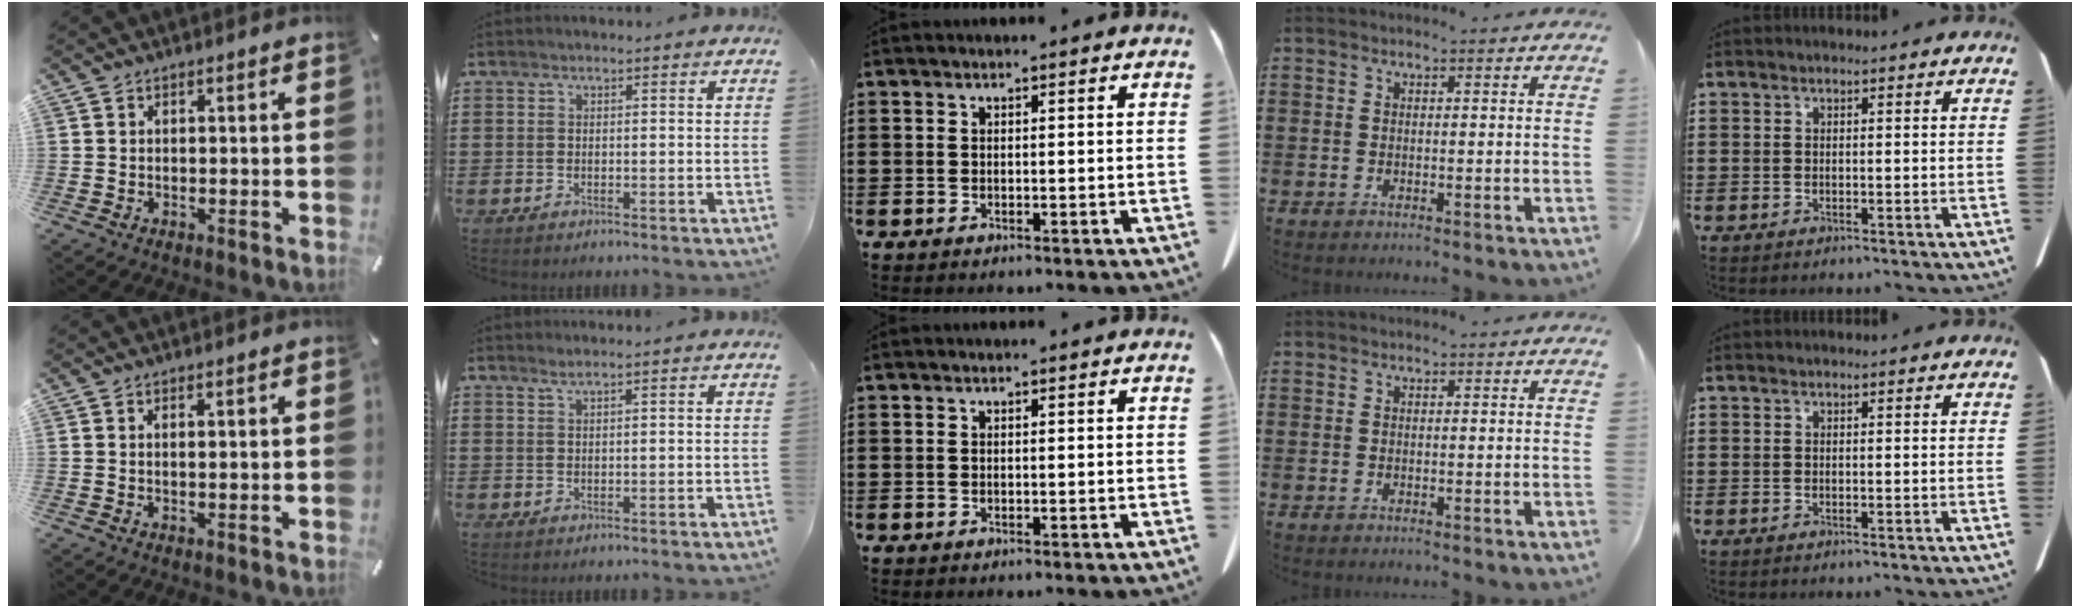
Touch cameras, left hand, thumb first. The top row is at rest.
{"thumb": {"total": 1.1, "force": [0.3, 0.1, 1.0], "torque": [-0.020, -0.003, 0.006]}, "index": {"total": 1.1, "force": [0.8, -0.2, 0.7], "torque": [-0.013, 0.001, 0.014]}}